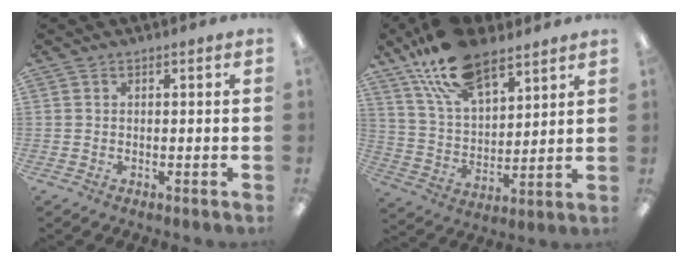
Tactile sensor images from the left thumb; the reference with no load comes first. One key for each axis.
{"total": 18.0, "fx": 12.5, "fy": 8.4, "fz": 9.8, "tx": -0.195, "ty": -0.051, "tz": 0.228}